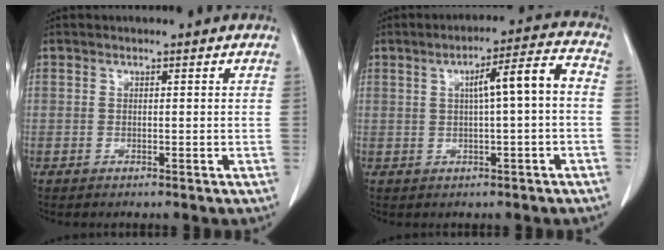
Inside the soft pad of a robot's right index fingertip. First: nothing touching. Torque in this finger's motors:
{"motor_torque": [0.68, -0.10, 0.20, 0.10]}